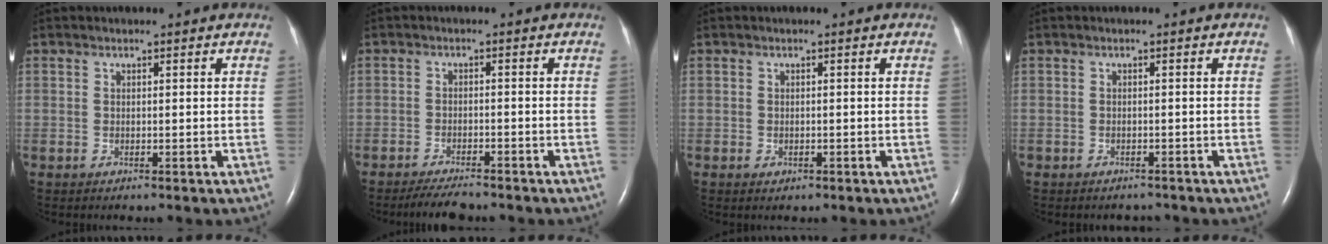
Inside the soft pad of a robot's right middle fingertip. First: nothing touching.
{"total": 4.5, "force": [-4.0, 0.7, 1.9], "torque": [-0.039, -0.013, -0.068]}
{"total": 0.8, "force": [-0.4, 0.6, 0.4], "torque": [-0.010, 0.000, -0.001]}
{"total": 1.6, "force": [-1.4, 0.8, -0.1], "torque": [-0.003, 0.000, -0.021]}